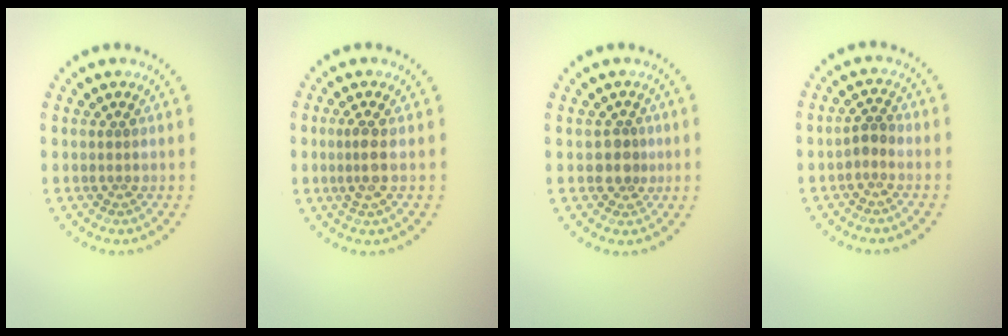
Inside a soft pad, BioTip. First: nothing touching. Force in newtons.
{"total": 1.8, "press": 1.5, "slide": 0.9}
{"total": 2.1, "press": 1.7, "slide": 1.1}
{"total": 1.2, "press": 0.9, "slide": 0.7}